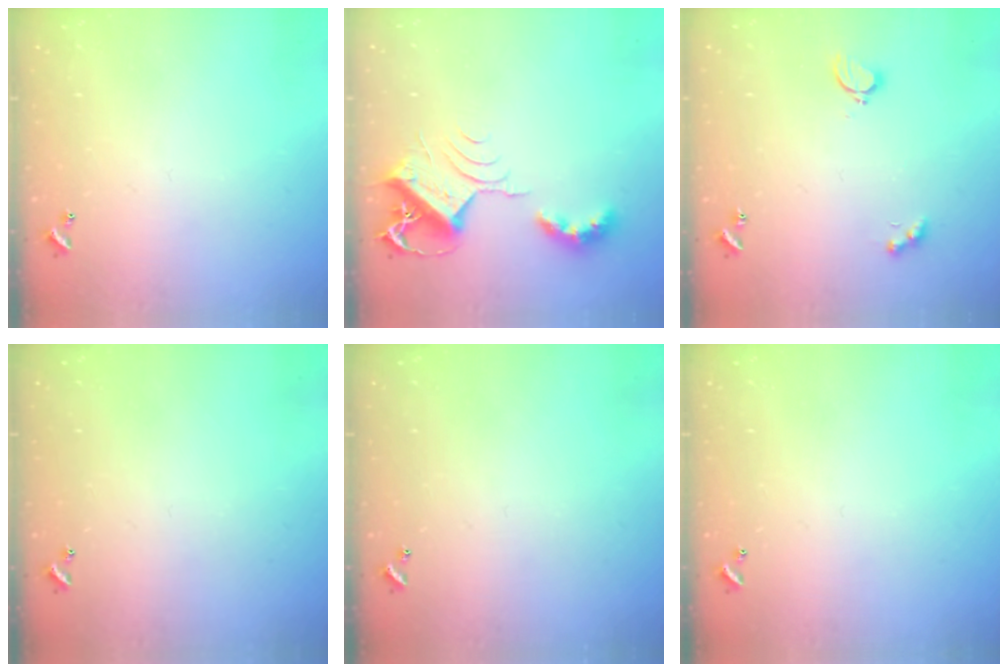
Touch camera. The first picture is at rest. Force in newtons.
{"total": 8.2, "press": 8.1, "slide": 0.2}
{"total": 4.0, "press": 3.9, "slide": 0.6}
{"total": 0.0}
{"total": 0.0}
{"total": 0.0}